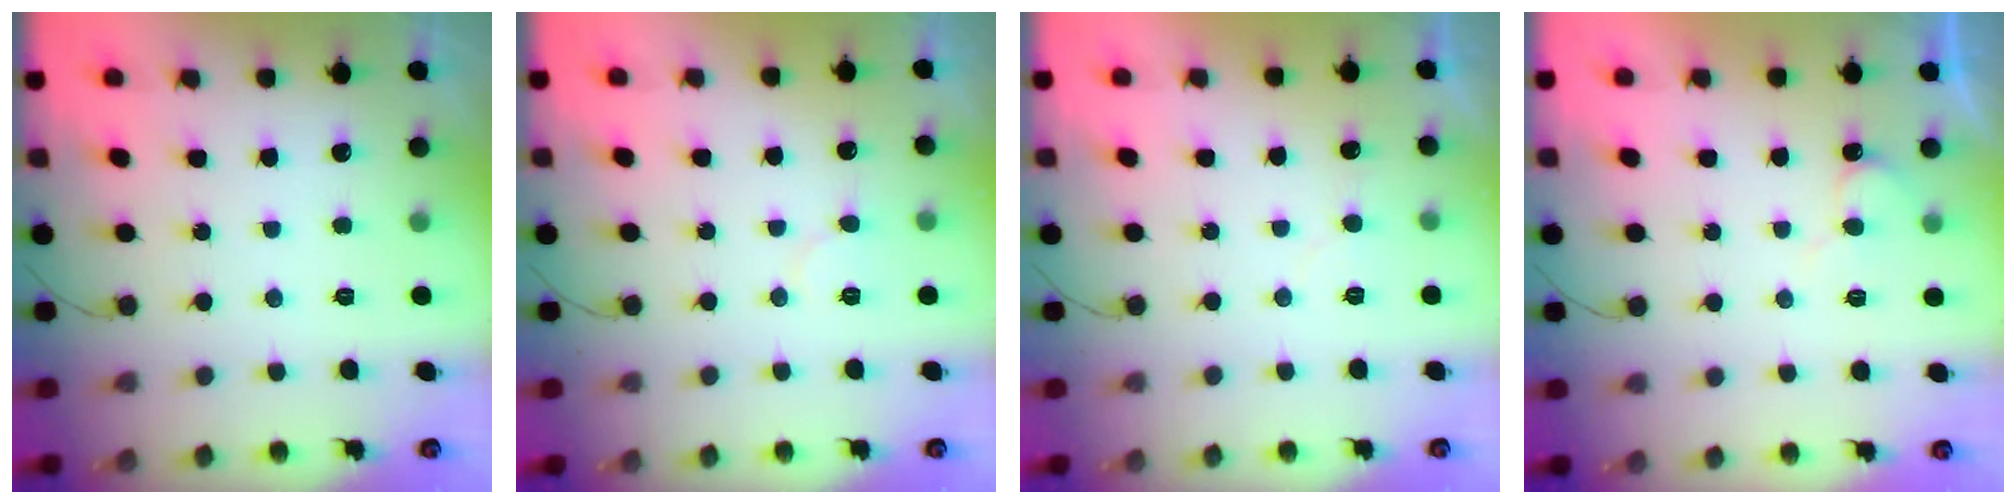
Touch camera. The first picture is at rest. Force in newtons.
{"total": 4.6, "press": 4.6, "slide": 0.5}
{"total": 3.6, "press": 3.6, "slide": 0.3}
{"total": 5.4, "press": 5.4, "slide": 0.5}